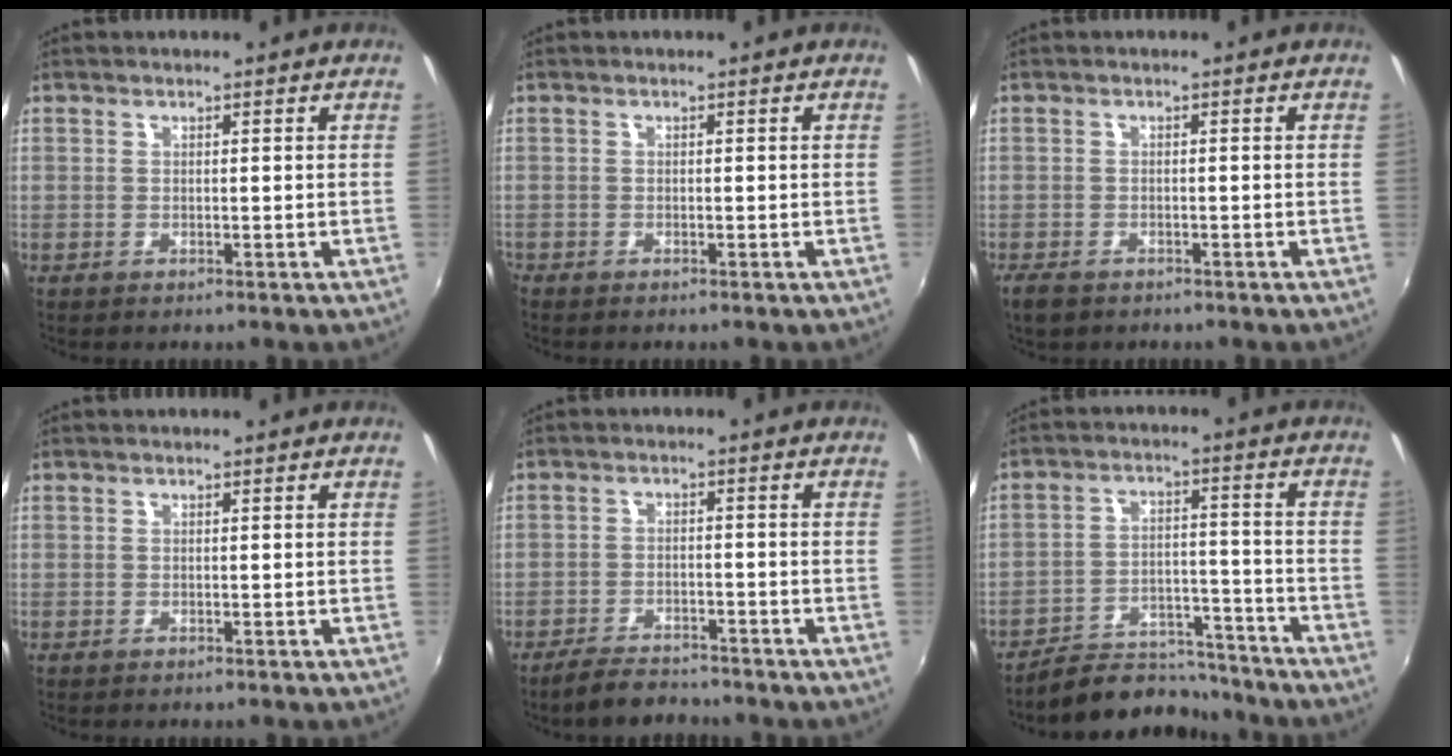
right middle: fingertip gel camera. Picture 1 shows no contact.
{"total": 0.5, "force": [-0.5, 0.1, 0.1], "torque": [-0.002, -0.004, -0.013]}
{"total": 3.3, "force": [-2.5, 1.5, 1.5], "torque": [-0.040, -0.010, -0.045]}
{"total": 0.0}
{"total": 5.9, "force": [-5.4, 1.6, 1.8], "torque": [-0.056, -0.001, -0.088]}
{"total": 12.5, "force": [-11.6, 3.7, 2.6], "torque": [-0.063, 0.021, -0.170]}